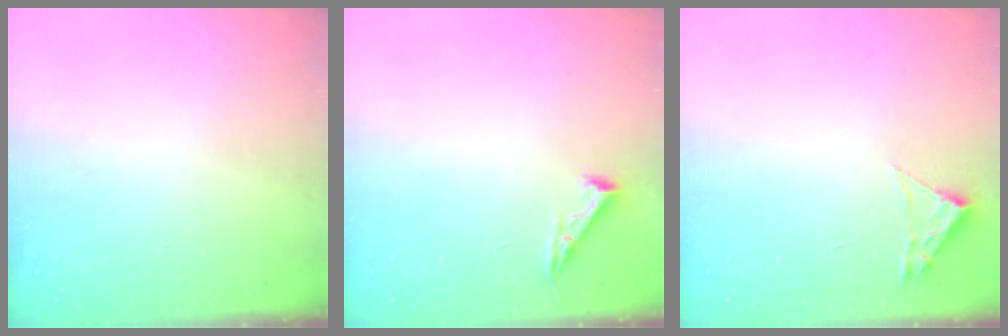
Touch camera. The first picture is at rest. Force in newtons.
{"total": 4.3, "press": 4.3, "slide": 0.6}
{"total": 1.8, "press": 1.8, "slide": 0.2}